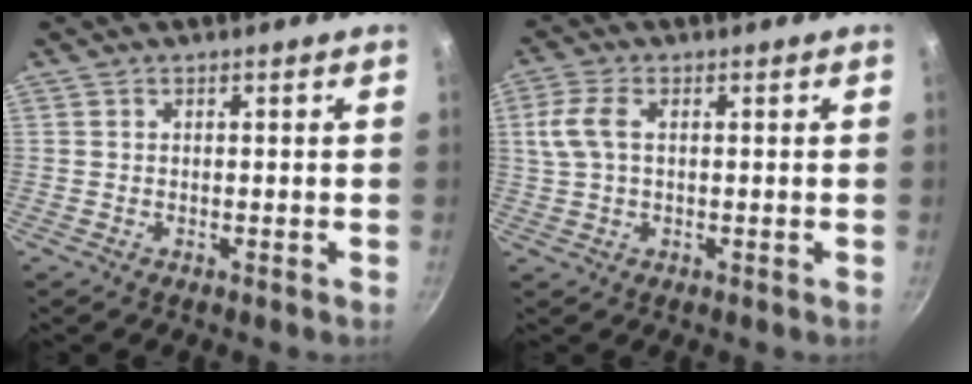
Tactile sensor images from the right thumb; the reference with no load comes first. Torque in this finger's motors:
{"motor_torque": [-0.38, 0.49, -0.21, -0.09, 0.17]}